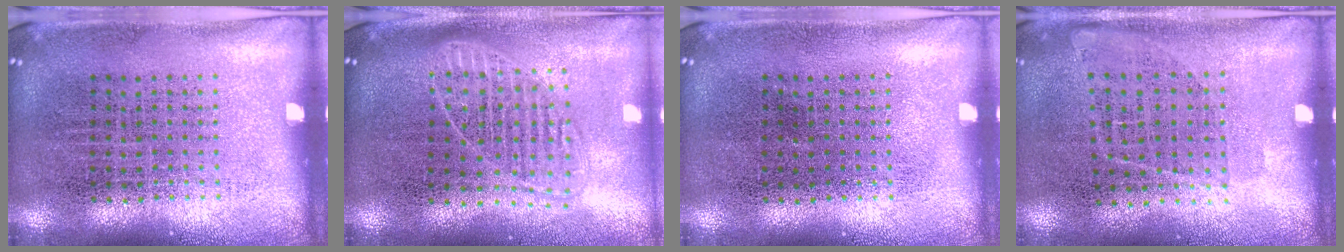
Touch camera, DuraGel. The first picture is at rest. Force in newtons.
{"total": 1.7, "press": 1.4, "slide": 1.0}
{"total": 0.0}
{"total": 1.1, "press": 0.9, "slide": 0.7}